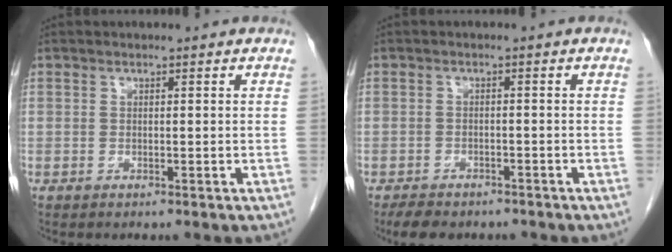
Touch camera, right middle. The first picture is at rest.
{"total": 6.2, "force": [-5.1, 2.5, 2.4], "torque": [-0.041, -0.007, -0.071]}